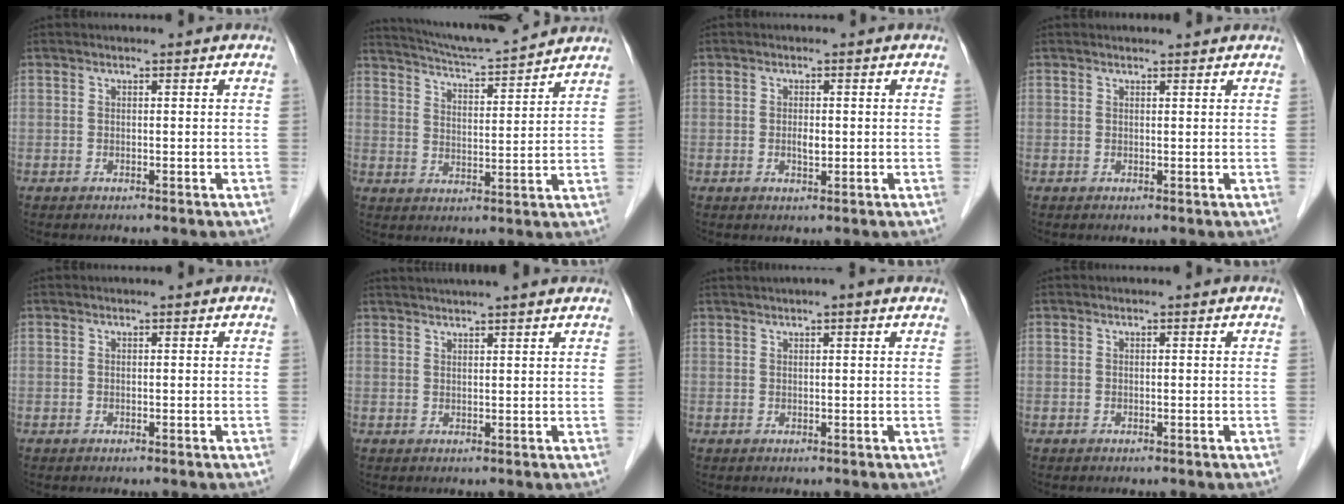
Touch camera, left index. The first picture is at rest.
{"total": 12.7, "force": [12.0, -0.1, 4.0], "torque": [-0.077, 0.016, 0.183]}
{"total": 1.4, "force": [0.0, 0.6, 1.3], "torque": [-0.024, -0.001, 0.000]}
{"total": 2.3, "force": [2.3, 0.2, 0.4], "torque": [-0.010, 0.012, 0.028]}
{"total": 0.0}
{"total": 10.8, "force": [9.7, 0.3, 4.7], "torque": [-0.075, 0.036, 0.124]}
{"total": 4.1, "force": [3.2, 0.0, 2.6], "torque": [-0.039, 0.033, 0.051]}
{"total": 0.0}